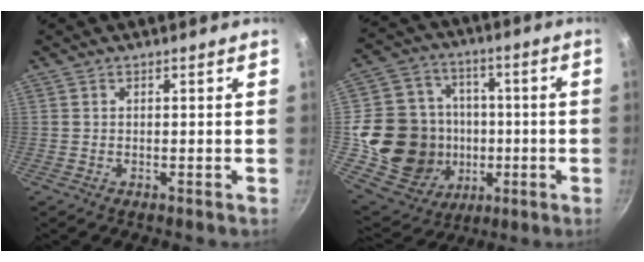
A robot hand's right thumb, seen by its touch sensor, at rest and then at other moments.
{"total": 19.7, "force": [-1.6, 17.8, 8.4], "torque": [-0.135, 0.033, -0.015]}